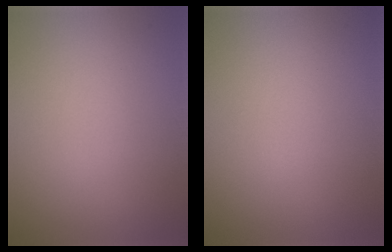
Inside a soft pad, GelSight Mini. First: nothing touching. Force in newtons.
{"total": 0.0}